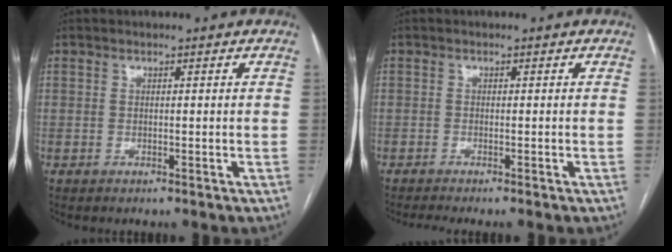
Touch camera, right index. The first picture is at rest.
{"total": 2.9, "force": [-2.6, -0.4, 1.3], "torque": [-0.014, -0.003, -0.042]}